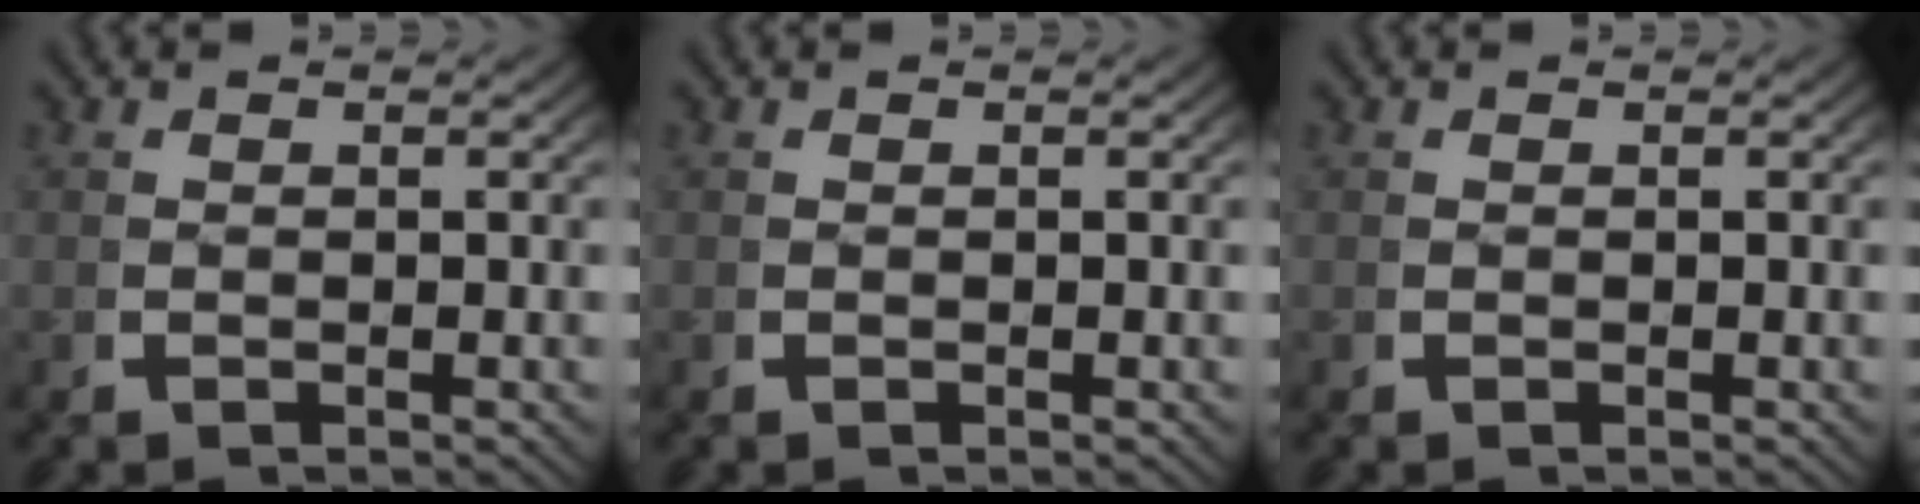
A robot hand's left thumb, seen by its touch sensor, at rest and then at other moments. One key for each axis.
{"total": 0.0}
{"total": 0.0}